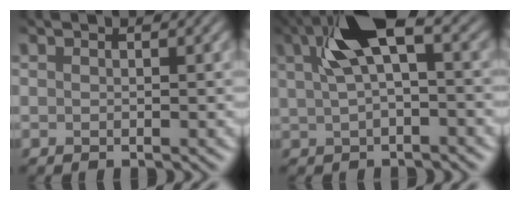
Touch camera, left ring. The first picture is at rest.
{"total": 5.8, "force": [1.9, 2.2, 5.0], "torque": [-0.115, 0.009, 0.037]}